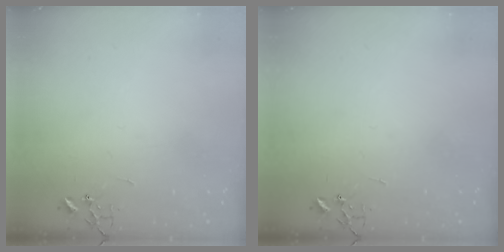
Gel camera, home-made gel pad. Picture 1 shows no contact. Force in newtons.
{"total": 0.0}